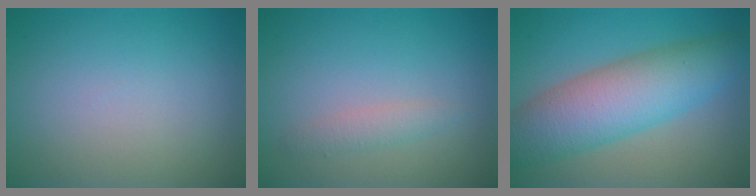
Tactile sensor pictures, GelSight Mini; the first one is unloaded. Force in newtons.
{"total": 1.4, "press": 1.4, "slide": 0.1}
{"total": 8.3, "press": 8.3, "slide": 0.2}